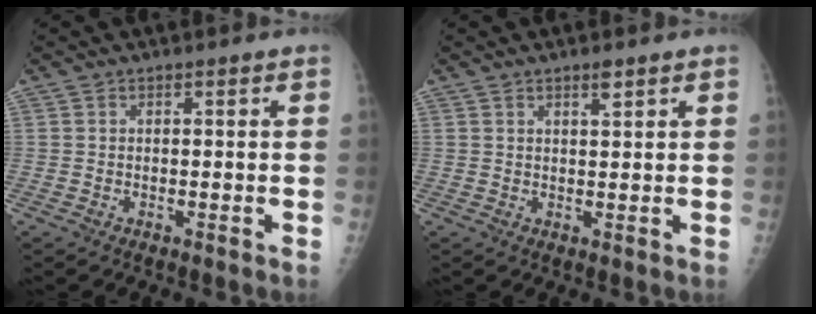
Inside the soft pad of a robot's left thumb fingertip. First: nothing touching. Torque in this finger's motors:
{"motor_torque": [0.08, 0.19, -0.17, -0.05, 0.04]}